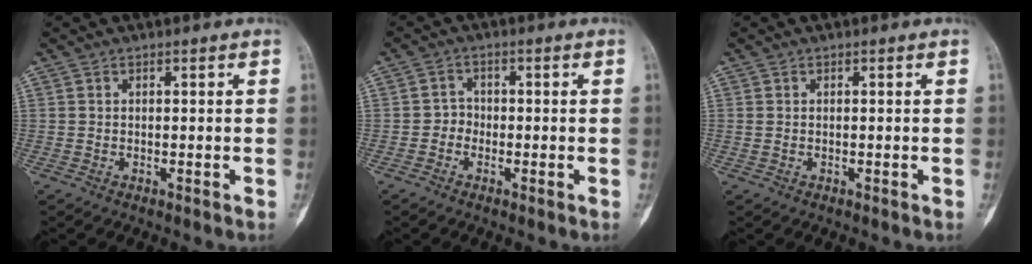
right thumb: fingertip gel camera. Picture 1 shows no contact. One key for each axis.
{"total": 2.3, "fx": -0.9, "fy": 2.0, "fz": 0.6, "tx": 0.004, "ty": 0.011, "tz": -0.026}
{"total": 0.6, "fx": 0.1, "fy": 0.4, "fz": 0.5, "tx": -0.017, "ty": 0.002, "tz": 0.005}